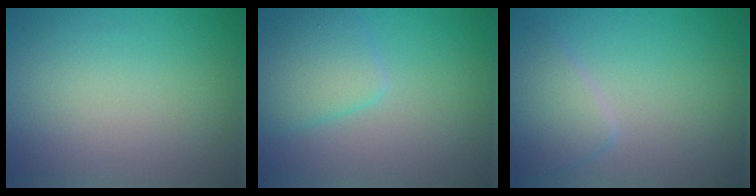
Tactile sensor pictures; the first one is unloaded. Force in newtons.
{"total": 3.5, "press": 3.5, "slide": 0.1}
{"total": 2.9, "press": 2.9, "slide": 0.1}